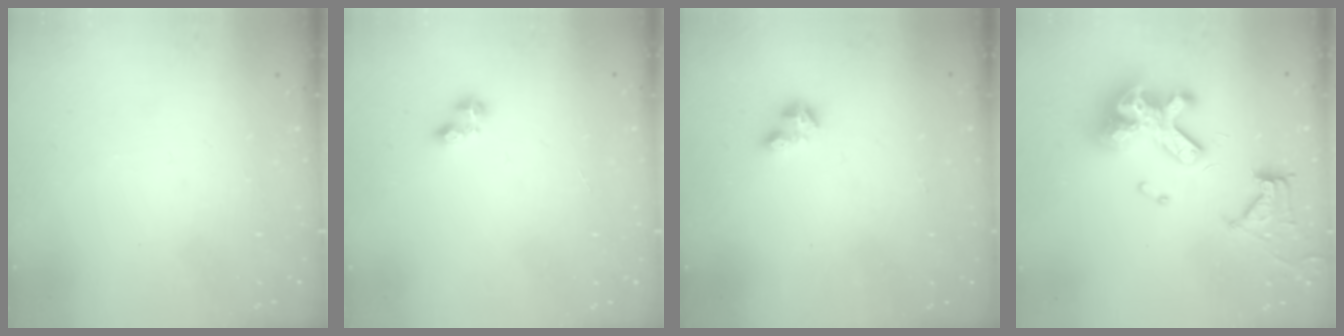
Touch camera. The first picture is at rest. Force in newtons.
{"total": 2.5, "press": 2.5, "slide": 0.4}
{"total": 2.9, "press": 2.8, "slide": 0.6}
{"total": 15.7, "press": 15.6, "slide": 1.7}